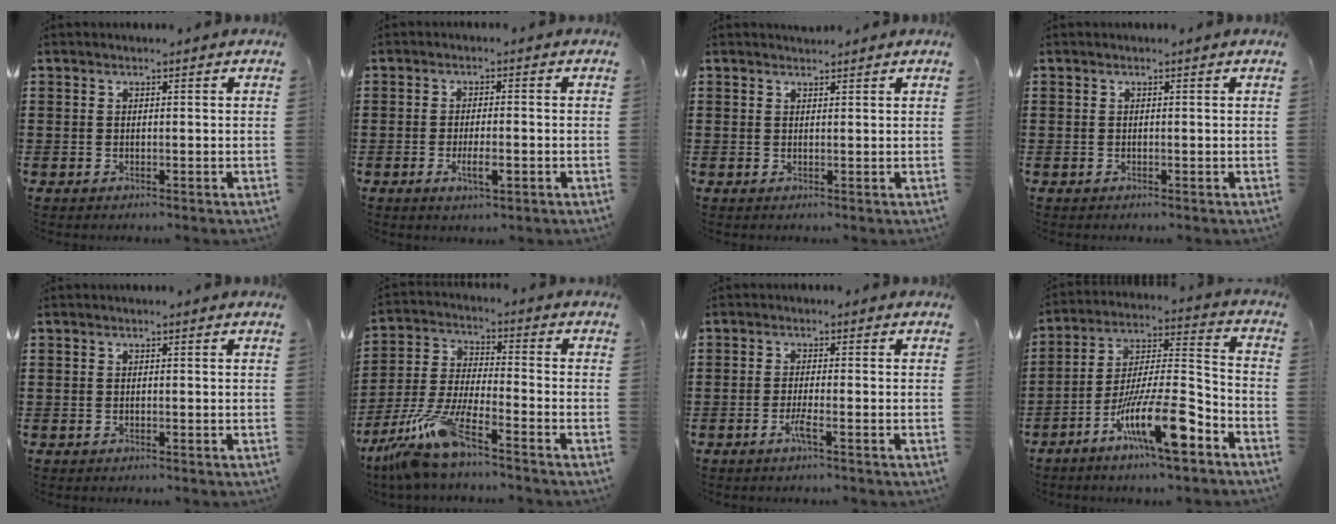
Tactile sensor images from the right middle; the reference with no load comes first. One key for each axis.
{"total": 3.5, "fx": -1.3, "fy": 1.0, "fz": 3.0, "tx": -0.050, "ty": 0.002, "tz": -0.023}
{"total": 0.7, "fx": 0.7, "fy": 0.1, "fz": 0.0, "tx": -0.004, "ty": 0.001, "tz": 0.014}
{"total": 0.0}
{"total": 0.0}
{"total": 10.3, "fx": -8.1, "fy": 0.5, "fz": 6.3, "tx": -0.148, "ty": -0.010, "tz": -0.164}
{"total": 2.3, "fx": -1.2, "fy": 0.0, "fz": 2.0, "tx": -0.042, "ty": -0.005, "tz": -0.025}
{"total": 14.4, "fx": -8.4, "fy": 2.7, "fz": 11.4, "tx": -0.212, "ty": 0.014, "tz": -0.152}